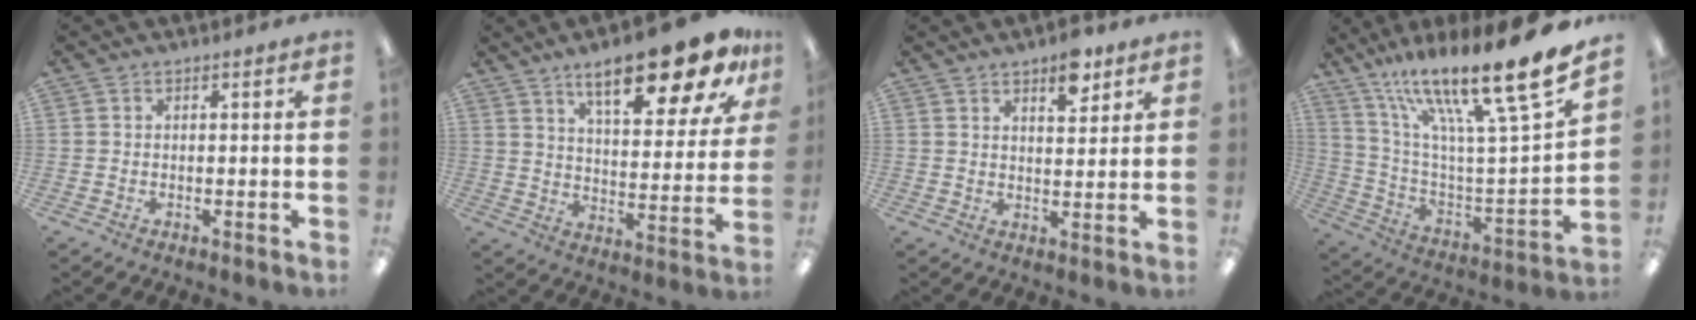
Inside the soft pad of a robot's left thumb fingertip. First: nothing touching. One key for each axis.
{"total": 20.3, "fx": 13.6, "fy": 6.4, "fz": 13.6, "tx": -0.193, "ty": -0.080, "tz": 0.218}
{"total": 7.1, "fx": 4.9, "fy": 3.0, "fz": 4.2, "tx": -0.045, "ty": -0.028, "tz": 0.078}
{"total": 23.0, "fx": 16.9, "fy": 2.9, "fz": 15.3, "tx": -0.241, "ty": -0.122, "tz": 0.267}